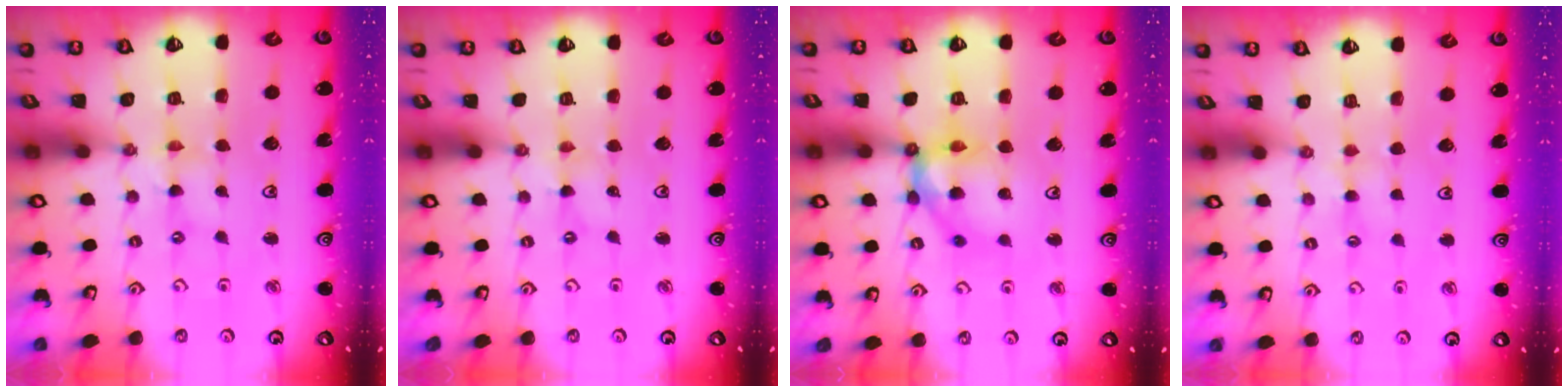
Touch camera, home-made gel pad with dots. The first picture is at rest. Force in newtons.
{"total": 0.0}
{"total": 13.6, "press": 13.5, "slide": 2.1}
{"total": 3.1, "press": 3.1, "slide": 0.6}